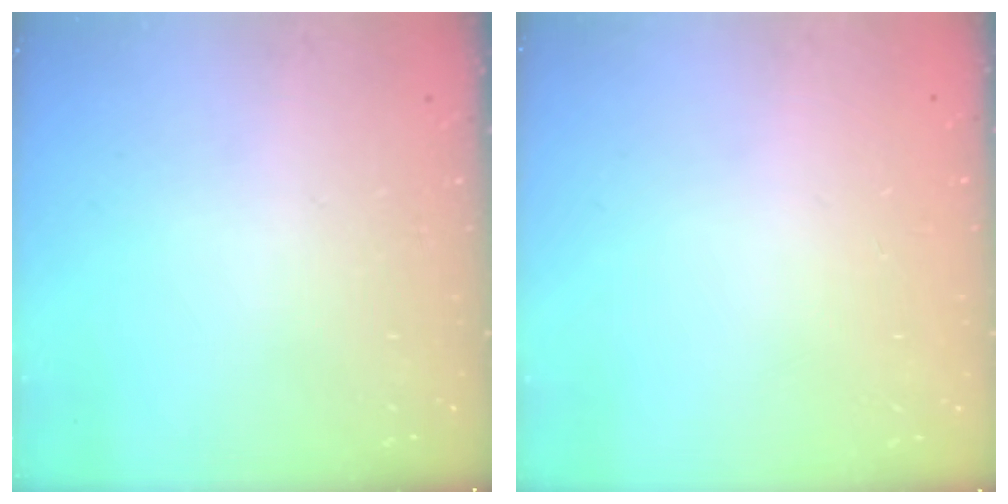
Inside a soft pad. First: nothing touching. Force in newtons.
{"total": 0.0}